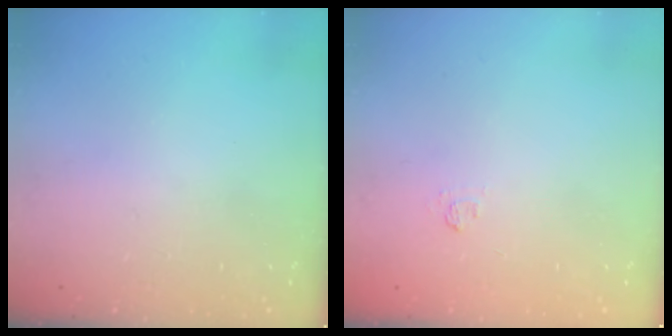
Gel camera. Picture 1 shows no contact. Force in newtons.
{"total": 2.4, "press": 2.1, "slide": 1.3}